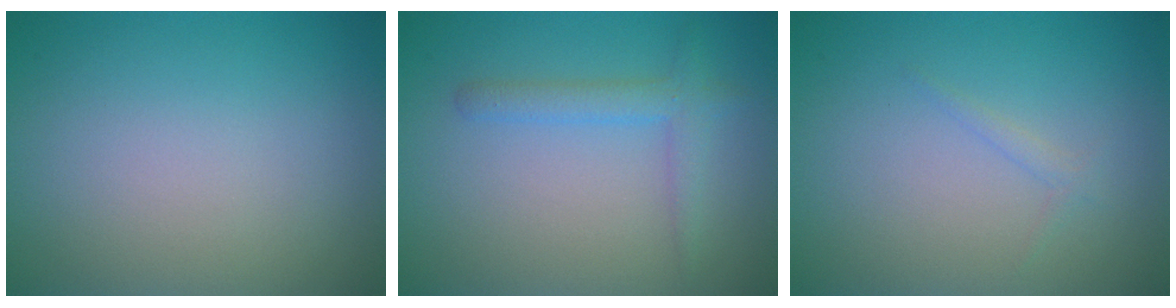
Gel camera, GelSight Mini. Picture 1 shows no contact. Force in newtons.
{"total": 2.1, "press": 2.1, "slide": 0.2}
{"total": 0.8, "press": 0.8, "slide": 0.1}